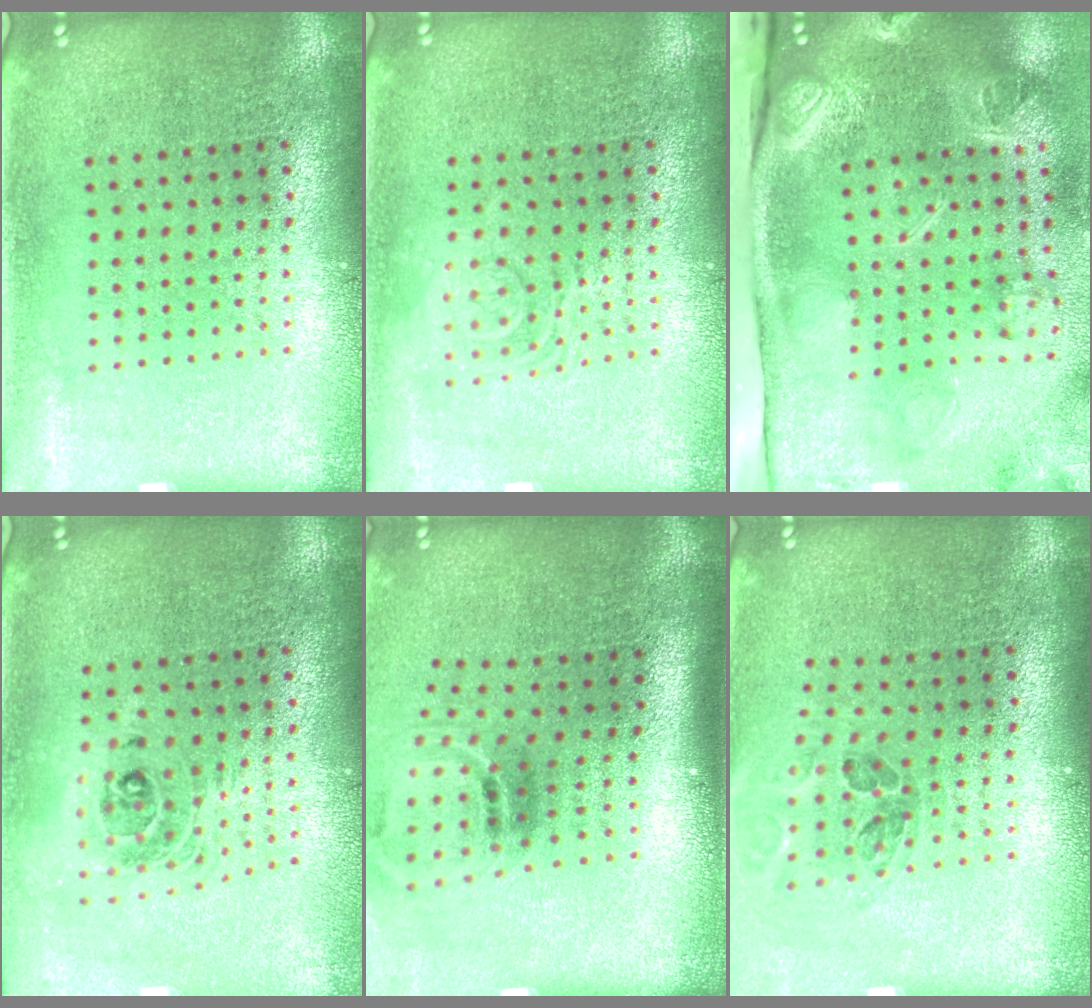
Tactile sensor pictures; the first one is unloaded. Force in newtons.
{"total": 2.3, "press": 2.3, "slide": 0.5}
{"total": 4.7, "press": 3.2, "slide": 3.4}
{"total": 1.9, "press": 1.4, "slide": 1.2}
{"total": 1.9, "press": 1.1, "slide": 1.5}
{"total": 1.0, "press": 1.0, "slide": 0.1}